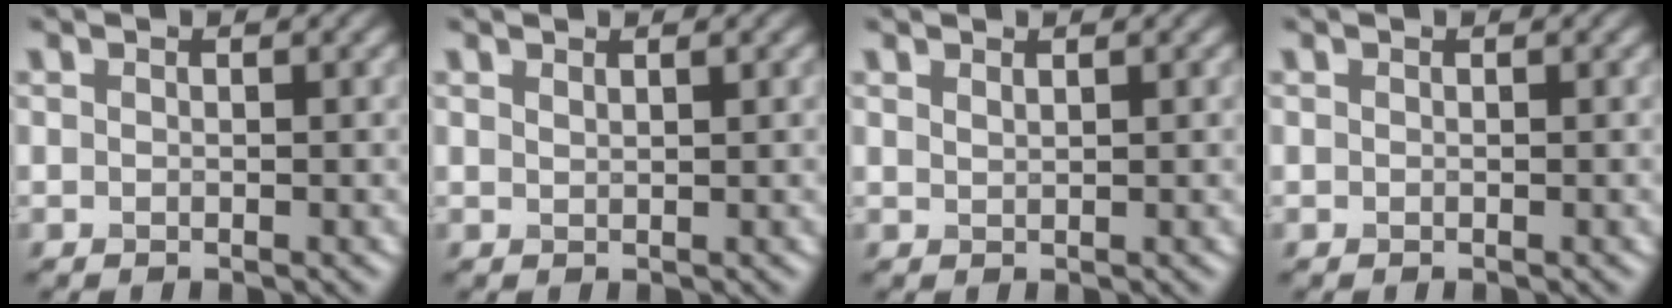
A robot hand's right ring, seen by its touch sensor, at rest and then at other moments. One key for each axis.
{"total": 0.6, "fx": 0.6, "fy": 0.1, "fz": 0.3, "tx": -0.002, "ty": -0.001, "tz": 0.011}
{"total": 0.7, "fx": 0.6, "fy": 0.1, "fz": 0.2, "tx": -0.003, "ty": 0.000, "tz": 0.014}
{"total": 0.0}